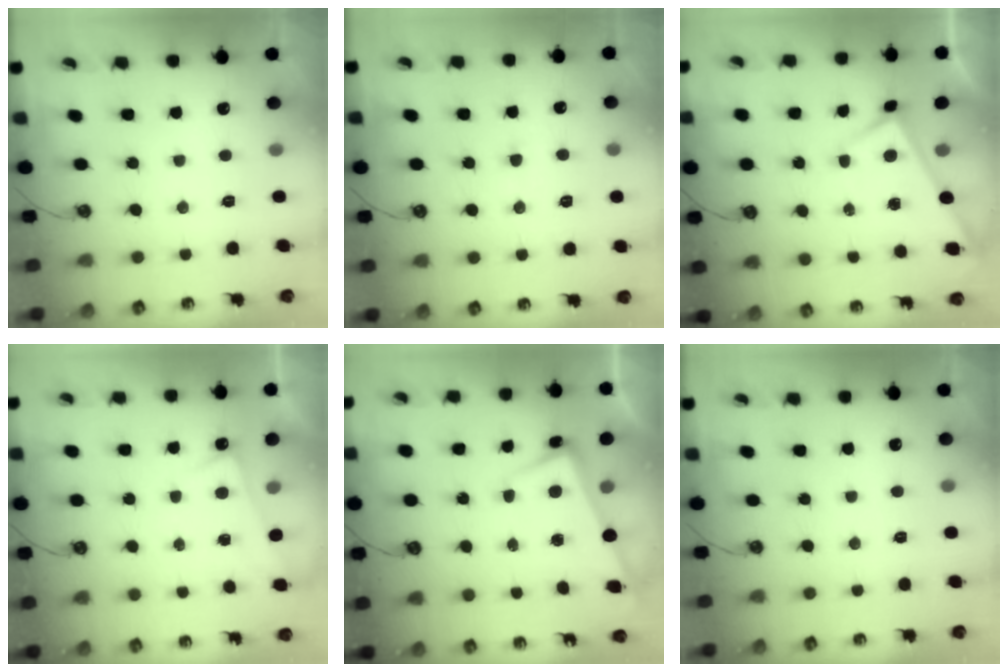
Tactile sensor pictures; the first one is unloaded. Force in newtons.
{"total": 0.0}
{"total": 2.9, "press": 2.9, "slide": 0.3}
{"total": 1.8, "press": 1.8, "slide": 0.3}
{"total": 2.6, "press": 2.4, "slide": 0.9}
{"total": 0.0}